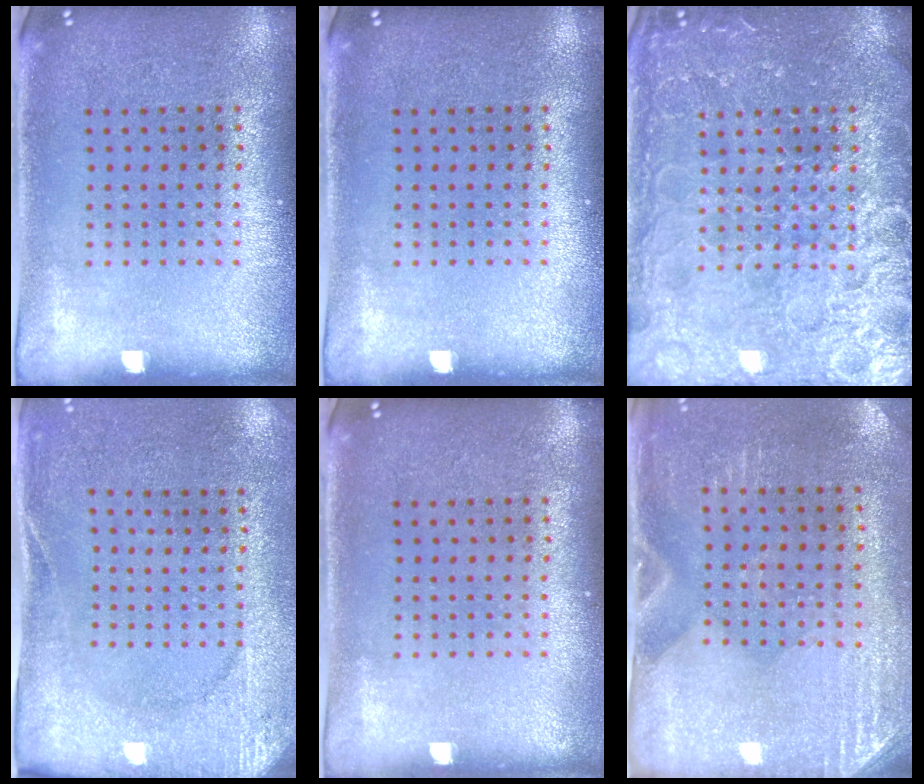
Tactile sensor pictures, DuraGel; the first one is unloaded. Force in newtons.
{"total": 0.0}
{"total": 7.0, "press": 6.9, "slide": 0.8}
{"total": 2.7, "press": 2.3, "slide": 1.3}
{"total": 0.0}
{"total": 2.9, "press": 2.5, "slide": 1.3}